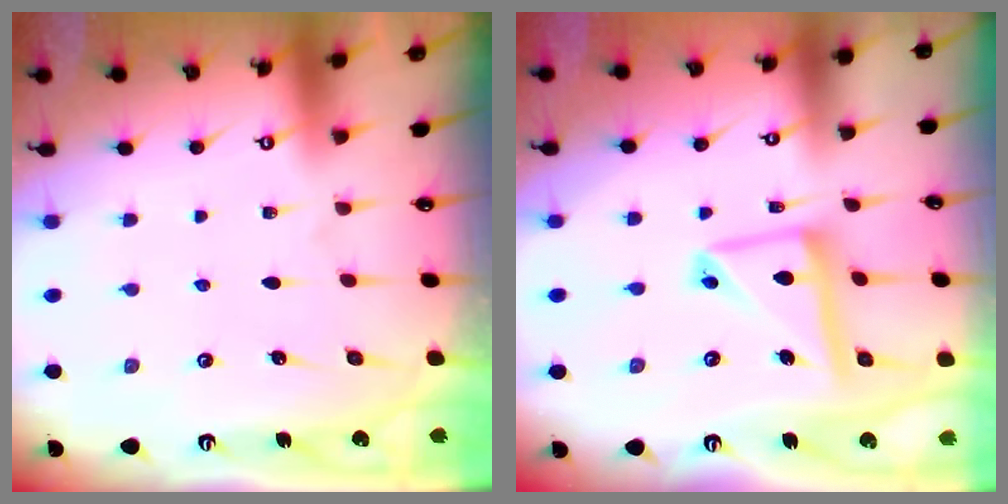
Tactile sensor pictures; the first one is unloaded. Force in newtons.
{"total": 13.6, "press": 13.5, "slide": 1.5}